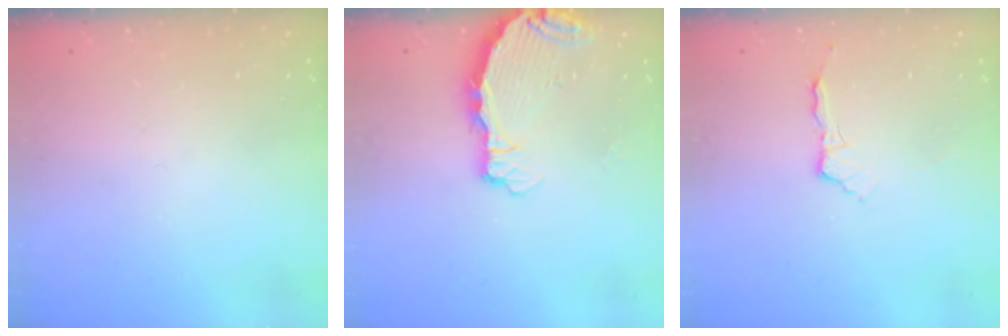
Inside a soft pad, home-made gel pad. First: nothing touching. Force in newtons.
{"total": 3.8, "press": 3.8, "slide": 0.5}
{"total": 3.5, "press": 3.5, "slide": 0.5}